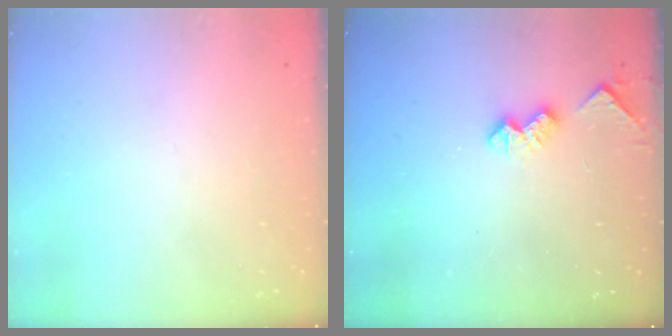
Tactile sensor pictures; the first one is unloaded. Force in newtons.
{"total": 5.6, "press": 5.6, "slide": 0.7}